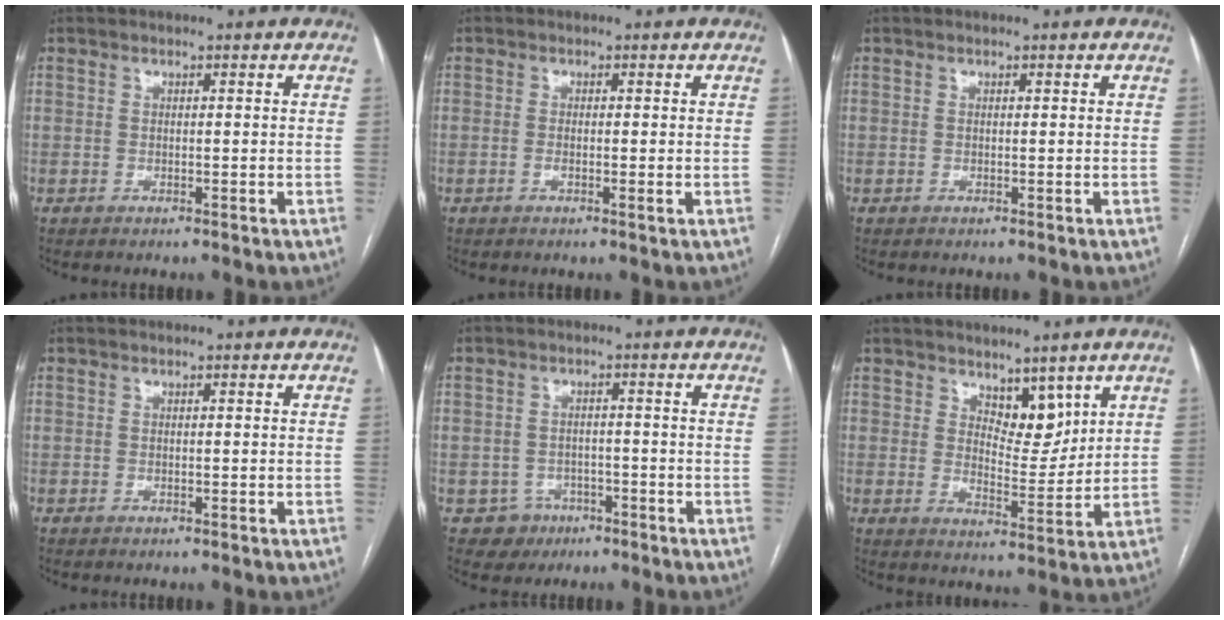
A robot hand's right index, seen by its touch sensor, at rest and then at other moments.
{"total": 1.5, "force": [-0.3, 0.3, 1.5], "torque": [-0.024, -0.002, -0.005]}
{"total": 0.0}
{"total": 0.0}
{"total": 4.1, "force": [-1.9, 3.7, -0.1], "torque": [0.010, 0.015, -0.025]}
{"total": 5.6, "force": [3.8, 2.7, 3.1], "torque": [-0.043, -0.009, 0.068]}